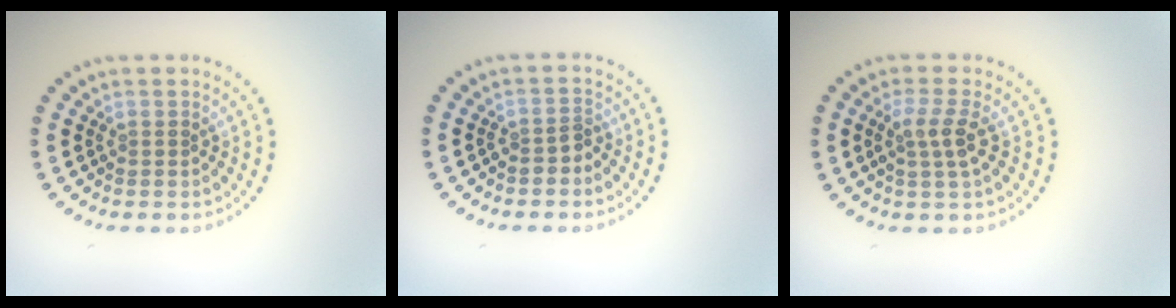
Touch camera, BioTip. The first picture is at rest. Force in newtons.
{"total": 1.4, "press": 1.1, "slide": 0.8}
{"total": 2.3, "press": 2.1, "slide": 1.0}